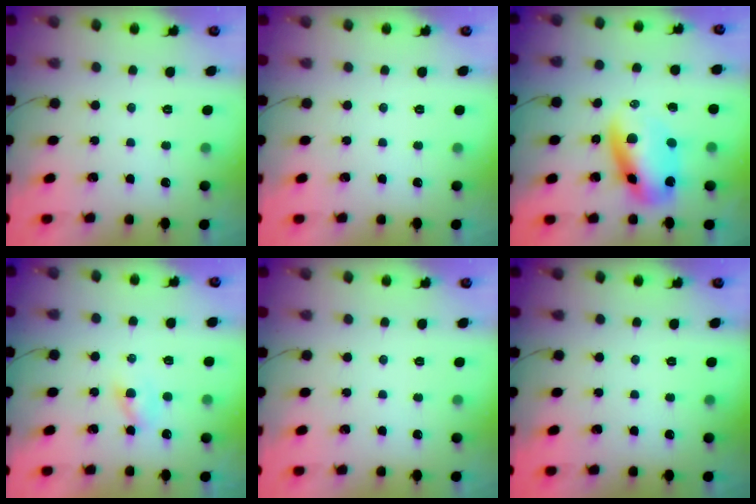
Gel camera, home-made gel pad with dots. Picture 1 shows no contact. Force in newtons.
{"total": 0.0}
{"total": 9.9, "press": 9.6, "slide": 2.3}
{"total": 2.0, "press": 1.8, "slide": 0.9}
{"total": 0.0}
{"total": 0.0}